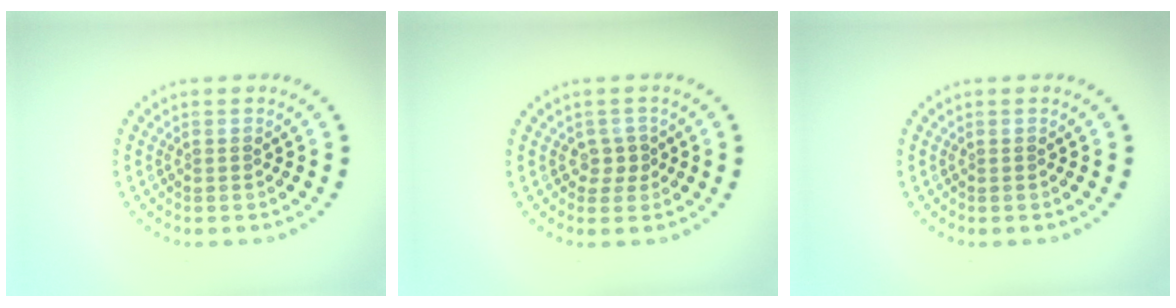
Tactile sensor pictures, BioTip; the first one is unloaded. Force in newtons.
{"total": 1.5, "press": 1.2, "slide": 0.9}
{"total": 0.0}